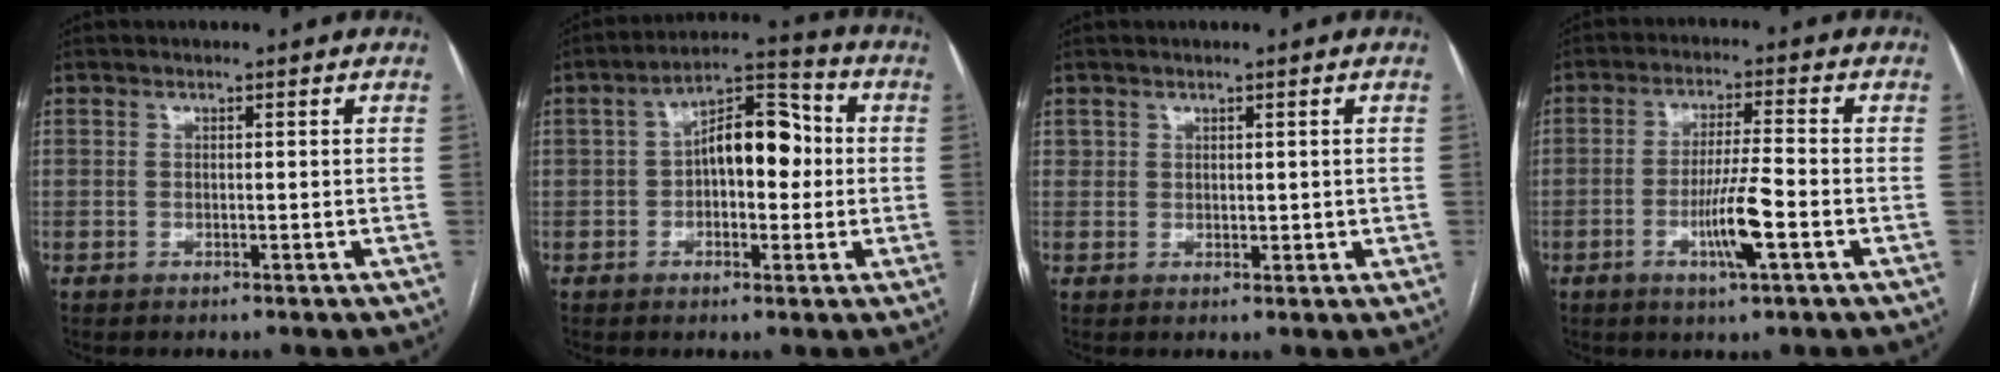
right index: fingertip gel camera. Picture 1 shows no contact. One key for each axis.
{"total": 10.2, "fx": 0.2, "fy": 4.8, "fz": 9.0, "tx": -0.145, "ty": 0.038, "tz": 0.000}
{"total": 1.6, "fx": 0.5, "fy": 1.4, "fz": 0.7, "tx": -0.013, "ty": 0.004, "tz": 0.013}
{"total": 7.5, "fx": -2.7, "fy": 0.0, "fz": 7.0, "tx": -0.133, "ty": -0.007, "tz": -0.050}